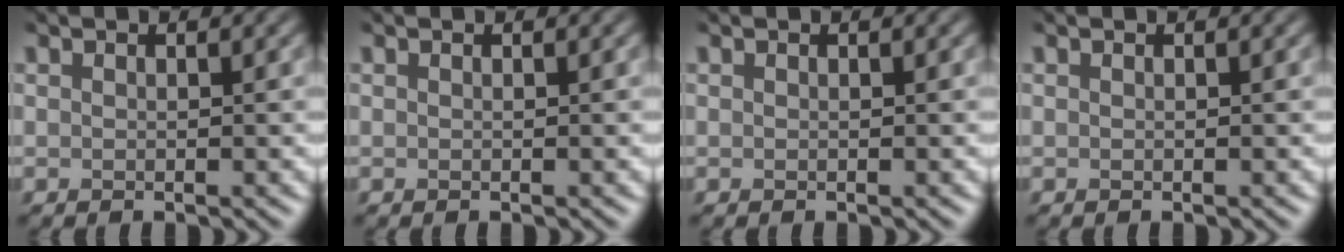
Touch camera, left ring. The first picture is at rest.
{"total": 0.0}
{"total": 0.0}
{"total": 0.0}